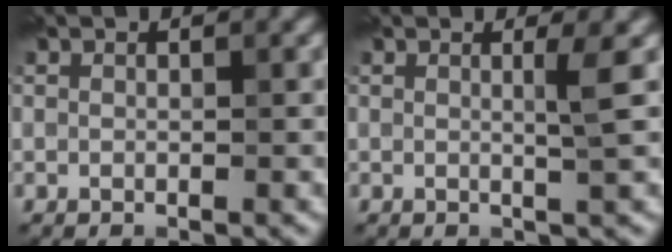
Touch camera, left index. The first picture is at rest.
{"total": 1.9, "force": [0.3, 0.3, 1.9], "torque": [-0.028, 0.000, -0.003]}